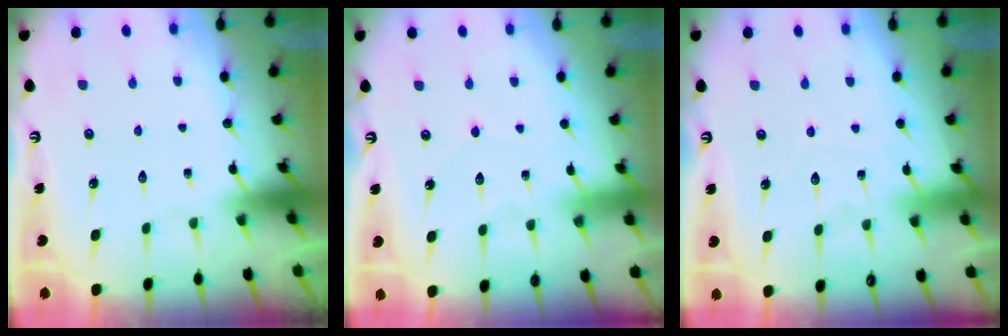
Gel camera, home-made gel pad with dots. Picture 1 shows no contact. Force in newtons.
{"total": 3.6, "press": 3.6, "slide": 0.4}
{"total": 3.5, "press": 3.5, "slide": 0.5}